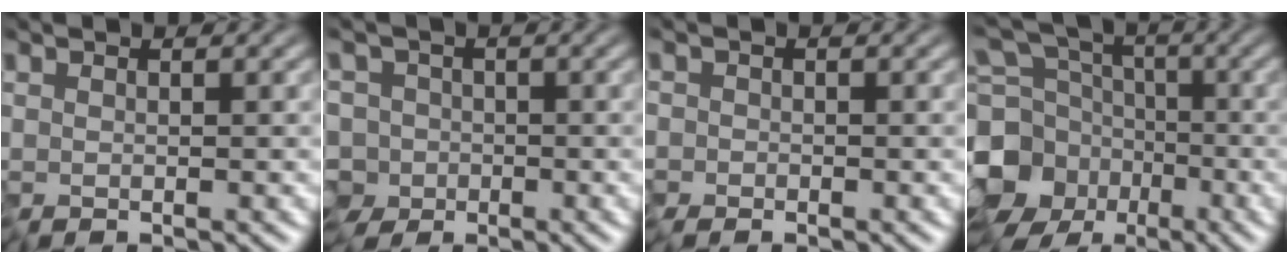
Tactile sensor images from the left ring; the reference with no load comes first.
{"total": 4.3, "force": [-1.9, 3.7, 1.0], "torque": [-0.005, 0.007, -0.048]}
{"total": 1.2, "force": [-0.7, 1.0, -0.2], "torque": [0.006, -0.007, -0.019]}
{"total": 11.0, "force": [-3.5, 9.6, 4.2], "torque": [-0.108, -0.034, -0.081]}